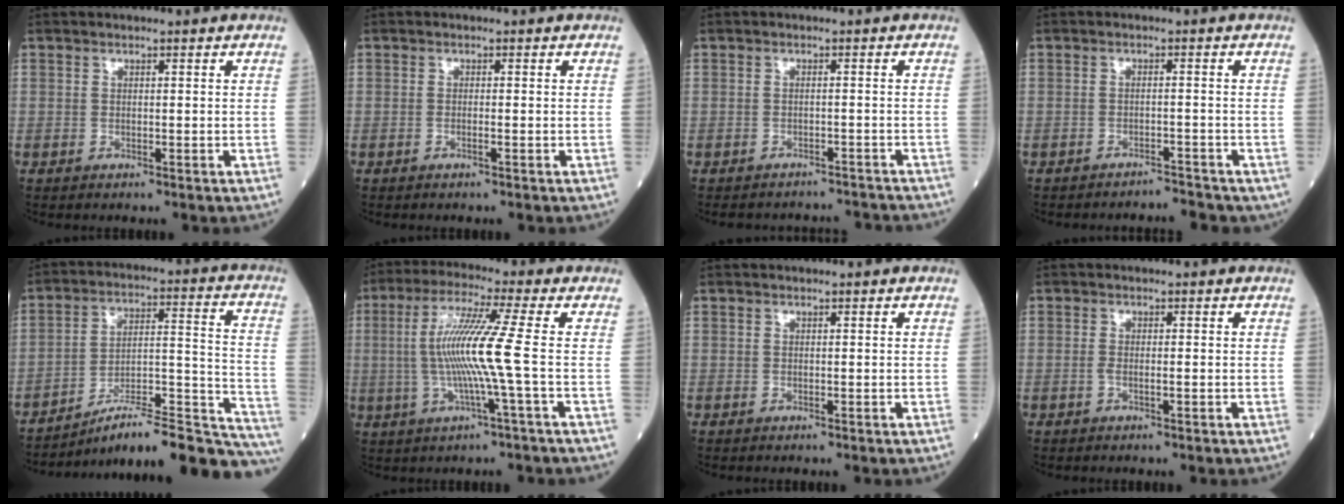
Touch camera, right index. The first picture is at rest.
{"total": 0.6, "force": [-0.3, -0.1, 0.5], "torque": [-0.011, 0.001, -0.006]}
{"total": 6.9, "force": [-6.7, 1.8, -0.1], "torque": [0.003, 0.017, -0.074]}
{"total": 3.3, "force": [-3.2, 0.8, -0.2], "torque": [0.009, 0.001, -0.042]}
{"total": 24.4, "force": [-22.0, 2.2, 10.3], "torque": [-0.073, 0.029, -0.316]}
{"total": 10.1, "force": [-0.6, -1.5, 10.0], "torque": [-0.205, 0.001, -0.012]}
{"total": 0.0}
{"total": 1.1, "force": [-0.3, 0.3, 1.0], "torque": [-0.021, 0.001, -0.005]}